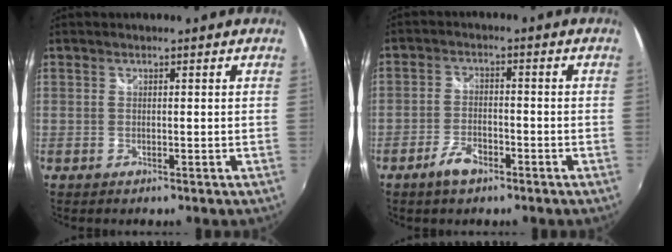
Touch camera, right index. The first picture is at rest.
{"total": 5.0, "force": [-3.3, 2.2, 3.0], "torque": [-0.070, 0.002, -0.059]}